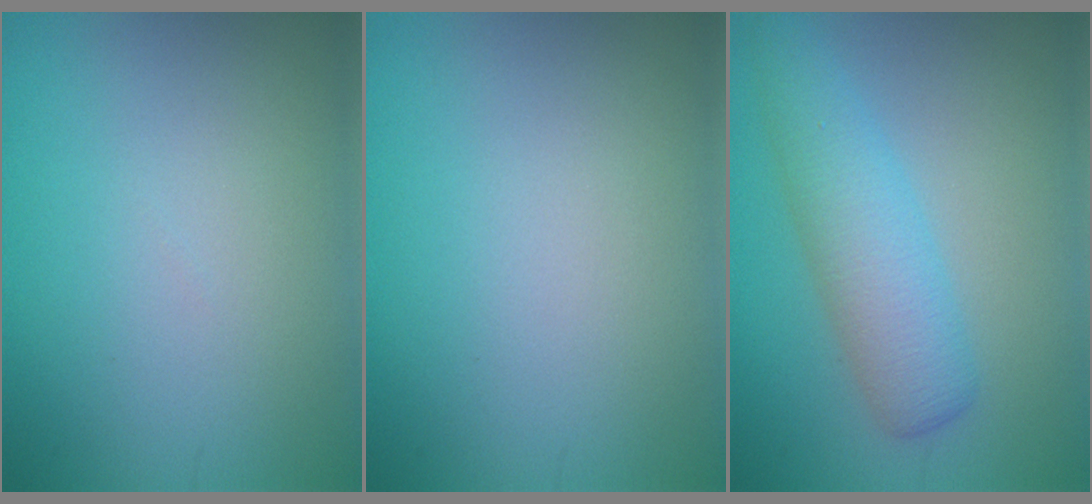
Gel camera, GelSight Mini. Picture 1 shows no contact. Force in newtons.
{"total": 0.0}
{"total": 4.4, "press": 4.4, "slide": 0.1}